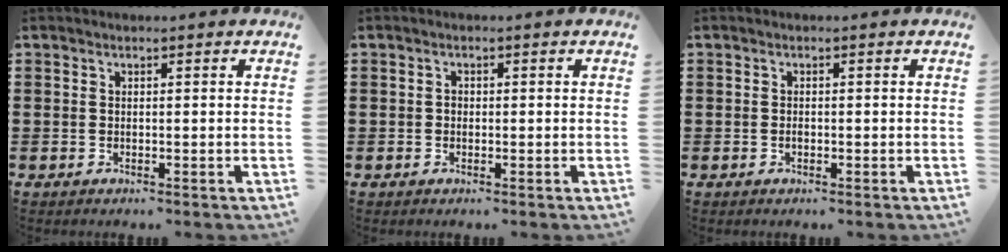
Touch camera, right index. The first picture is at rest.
{"total": 0.6, "force": [-0.2, 0.5, 0.3], "torque": [-0.009, 0.001, -0.004]}
{"total": 0.7, "force": [-0.3, 0.4, 0.5], "torque": [-0.012, -0.002, -0.004]}